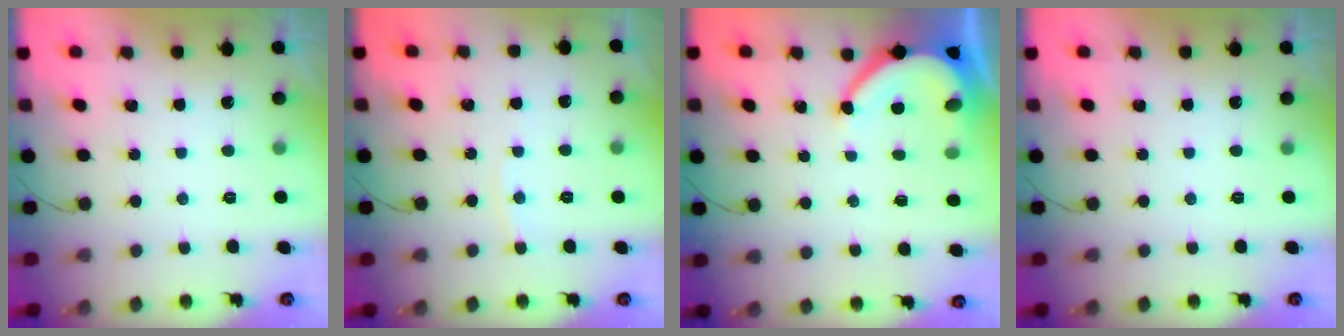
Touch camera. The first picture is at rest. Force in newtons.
{"total": 2.8, "press": 2.8, "slide": 0.4}
{"total": 8.1, "press": 8.1, "slide": 0.4}
{"total": 0.0}